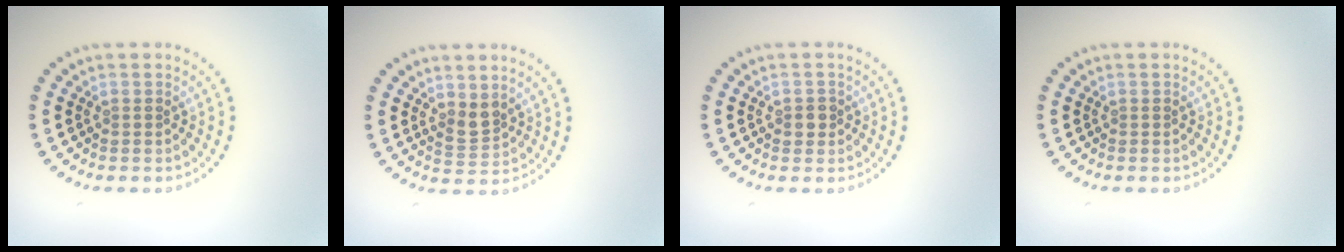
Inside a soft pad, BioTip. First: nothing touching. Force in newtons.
{"total": 2.0, "press": 1.6, "slide": 1.2}
{"total": 1.2, "press": 1.1, "slide": 0.4}
{"total": 0.0}